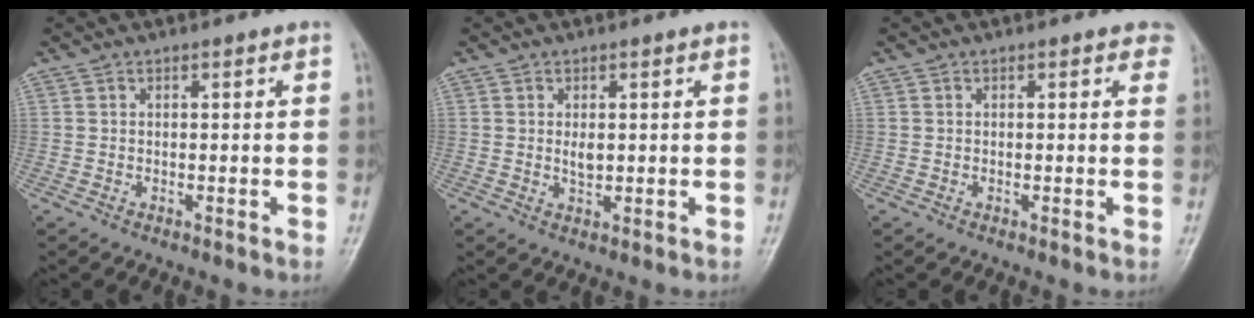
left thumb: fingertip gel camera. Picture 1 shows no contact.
{"total": 2.1, "force": [0.4, 1.2, 1.7], "torque": [-0.026, -0.005, 0.008]}
{"total": 2.3, "force": [1.1, 1.9, 0.9], "torque": [0.015, -0.002, 0.009]}